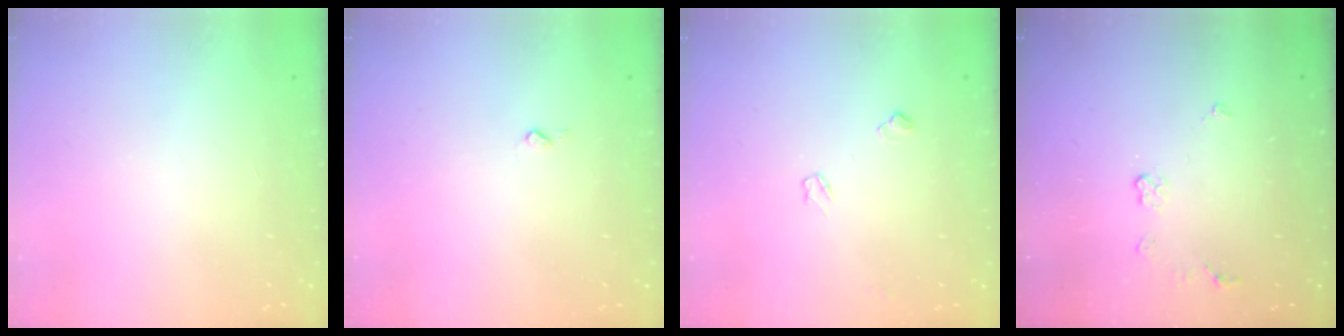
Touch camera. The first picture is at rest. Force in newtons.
{"total": 2.7, "press": 2.6, "slide": 0.4}
{"total": 5.3, "press": 5.2, "slide": 0.8}
{"total": 3.6, "press": 3.5, "slide": 0.6}